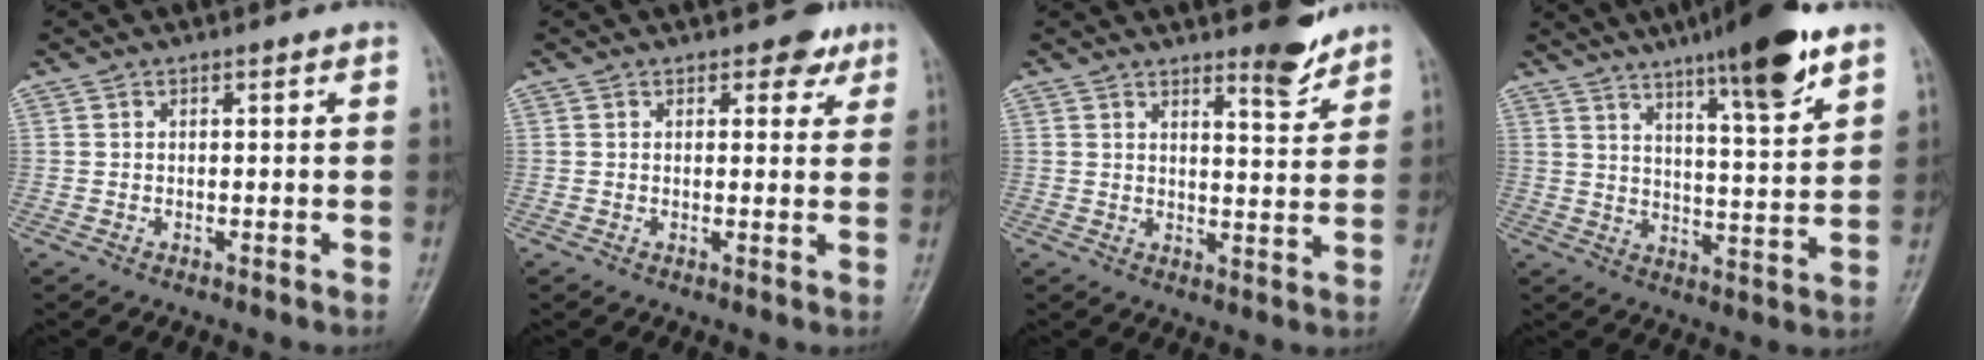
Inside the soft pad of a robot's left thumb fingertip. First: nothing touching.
{"total": 3.2, "force": [2.1, 2.0, 1.3], "torque": [0.009, -0.009, 0.024]}
{"total": 5.3, "force": [4.4, 1.1, 2.6], "torque": [-0.027, -0.041, 0.065]}
{"total": 15.1, "force": [9.9, 2.3, 11.2], "torque": [-0.161, -0.049, 0.154]}